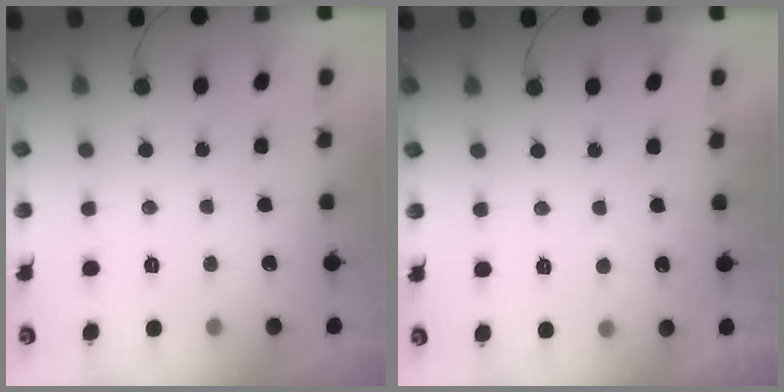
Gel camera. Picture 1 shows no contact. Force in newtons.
{"total": 0.6, "press": 0.3, "slide": 0.5}